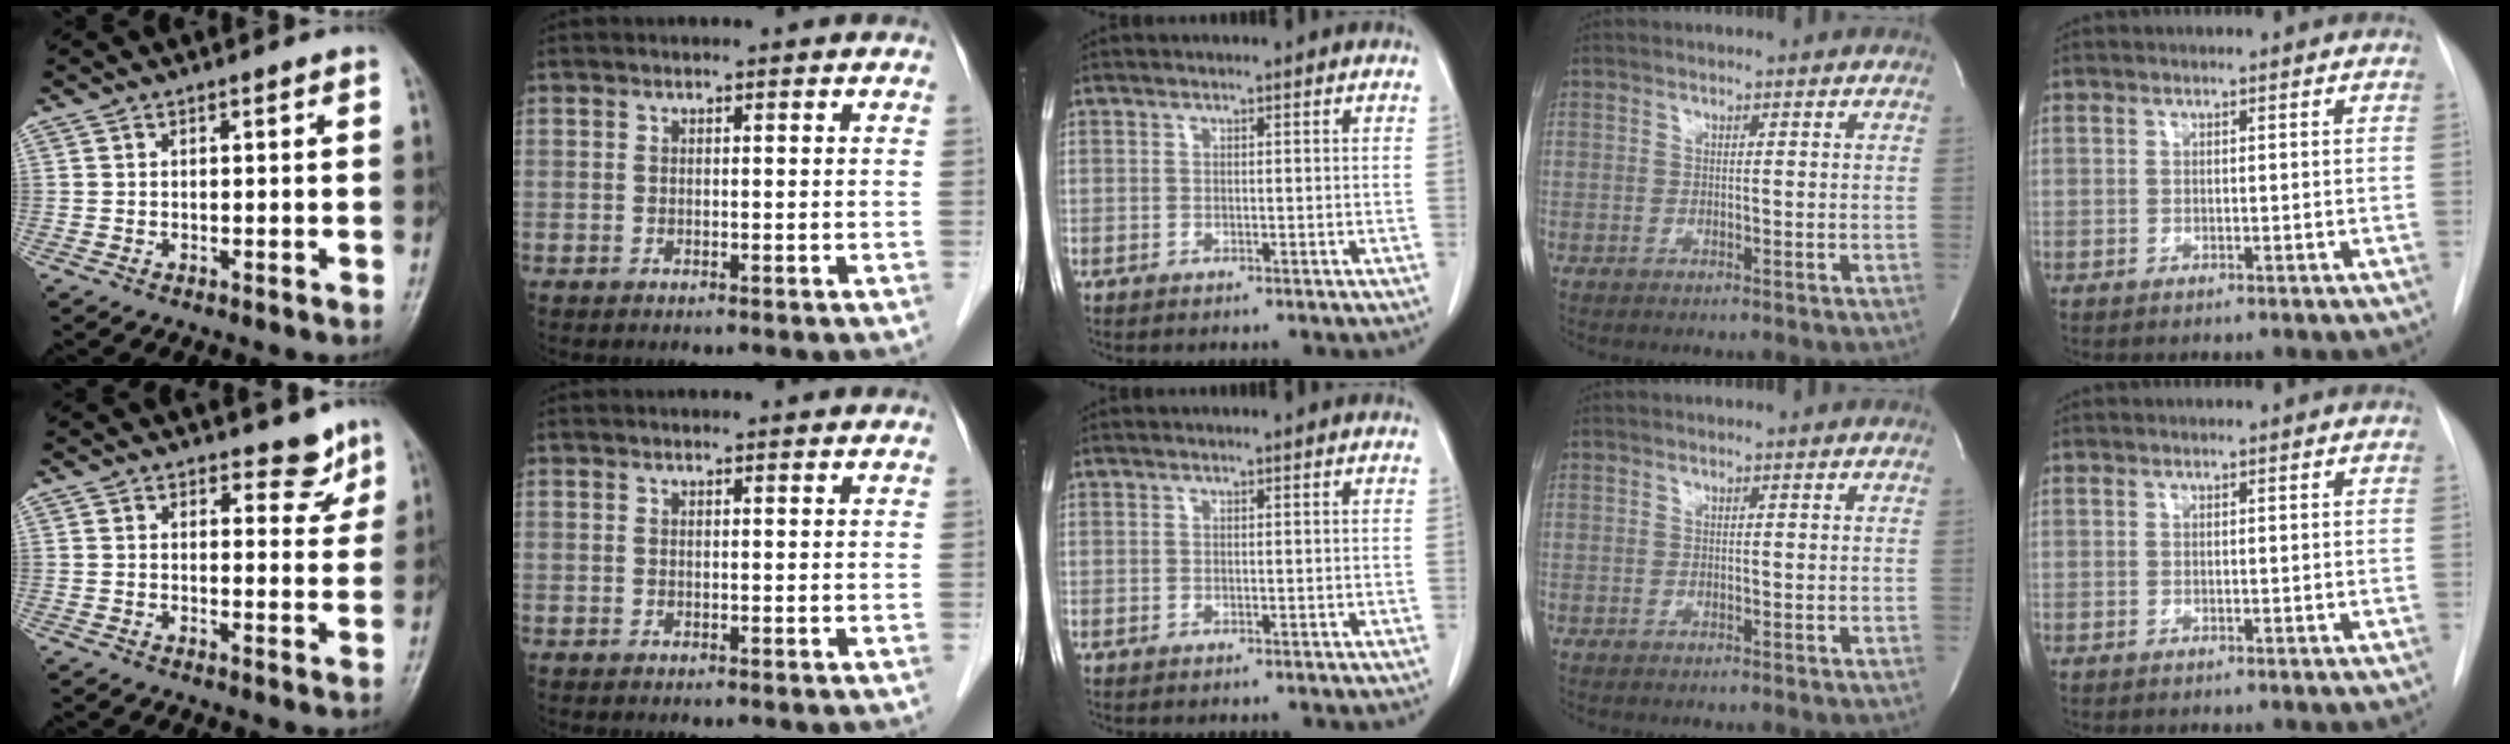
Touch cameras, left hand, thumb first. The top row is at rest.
{"thumb": {"total": 4.5, "force": [3.7, 2.3, 1.3], "torque": [0.012, -0.028, 0.043]}, "index": {"total": 0.7, "force": [0.7, 0.0, 0.0], "torque": [-0.009, 0.002, 0.007]}}